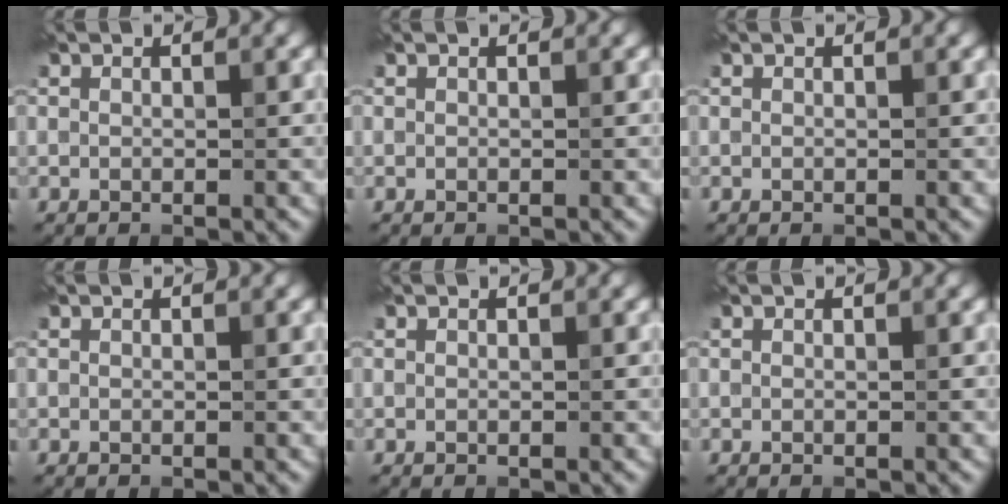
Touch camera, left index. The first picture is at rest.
{"total": 0.0}
{"total": 0.0}
{"total": 0.0}
{"total": 0.0}
{"total": 0.0}